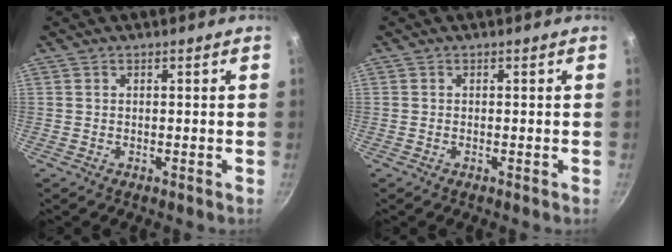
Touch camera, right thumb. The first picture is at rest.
{"total": 0.0}